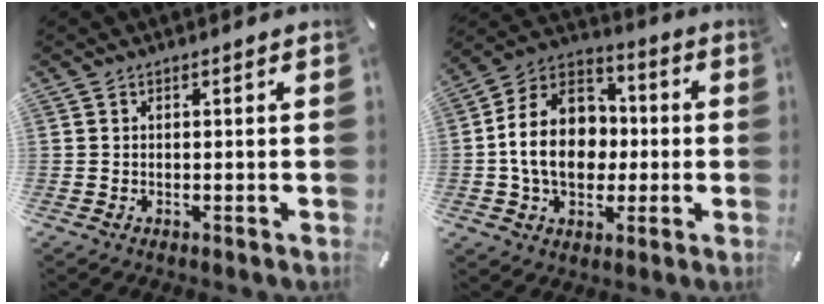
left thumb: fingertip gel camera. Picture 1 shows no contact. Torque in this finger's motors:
{"motor_torque": [1.90, 2.29, 1.32, 0.62, 0.20]}